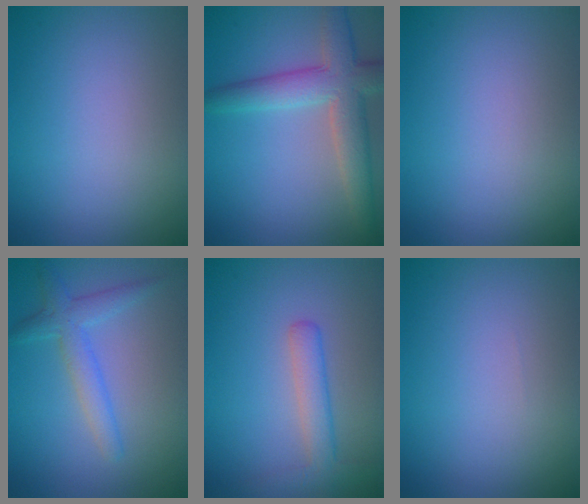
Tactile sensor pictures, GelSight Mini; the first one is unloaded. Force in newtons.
{"total": 5.6, "press": 5.5, "slide": 0.2}
{"total": 0.0}
{"total": 2.7, "press": 2.7, "slide": 0.1}
{"total": 2.3, "press": 2.3, "slide": 0.1}
{"total": 0.0}